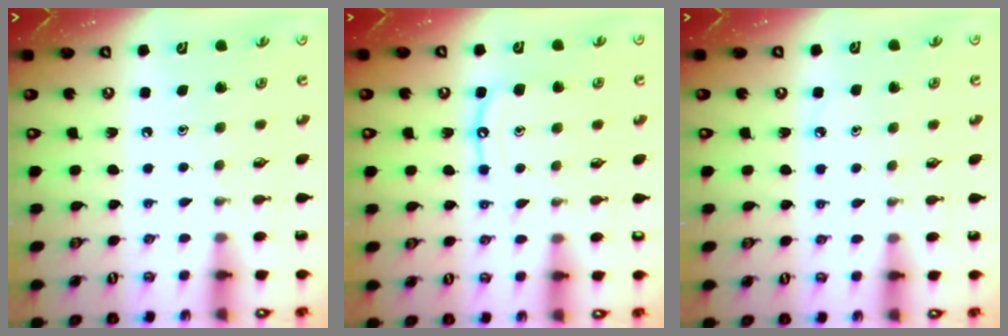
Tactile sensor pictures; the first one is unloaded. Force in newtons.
{"total": 9.1, "press": 9.1, "slide": 0.9}
{"total": 3.8, "press": 3.8, "slide": 0.2}